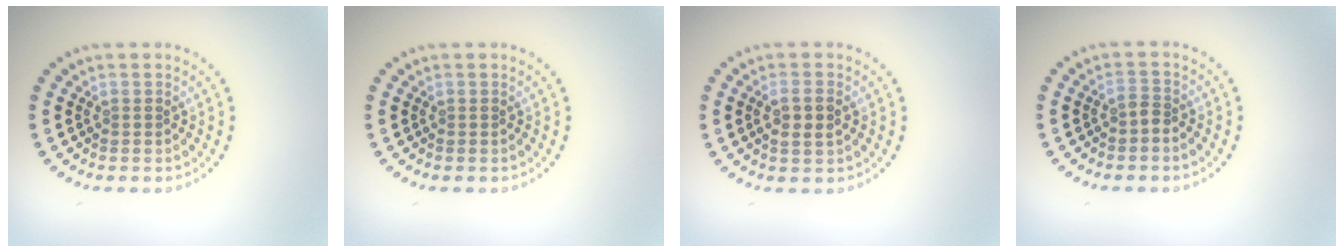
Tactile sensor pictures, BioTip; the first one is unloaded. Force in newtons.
{"total": 0.0}
{"total": 2.1, "press": 2.0, "slide": 0.5}
{"total": 1.0, "press": 0.6, "slide": 0.8}